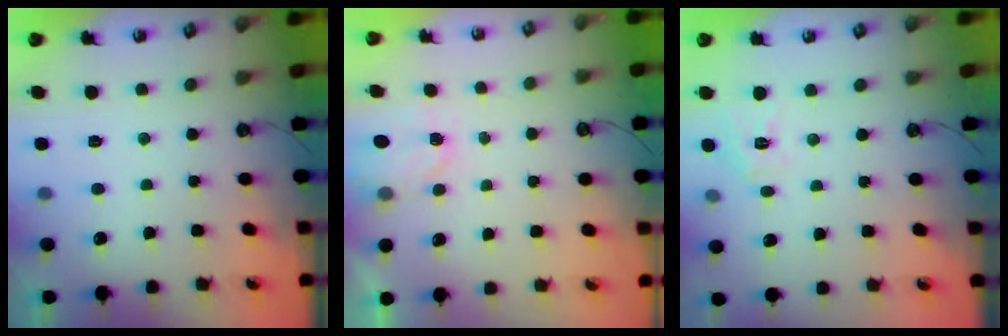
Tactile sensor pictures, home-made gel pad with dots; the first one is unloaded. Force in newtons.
{"total": 2.6, "press": 2.5, "slide": 0.4}
{"total": 7.6, "press": 7.5, "slide": 0.7}